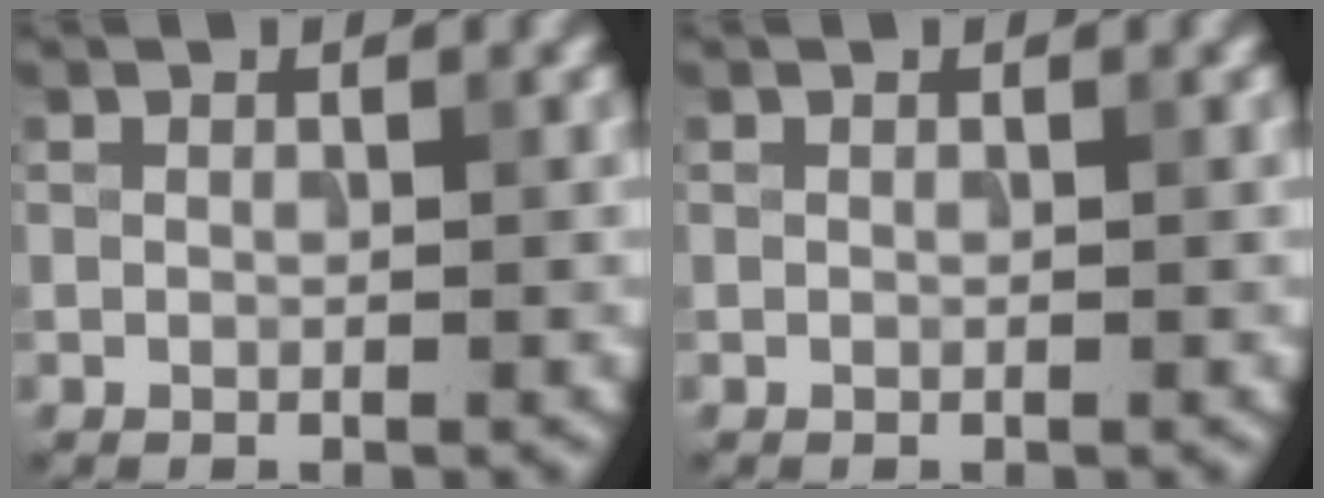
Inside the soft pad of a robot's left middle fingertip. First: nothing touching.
{"total": 0.0}